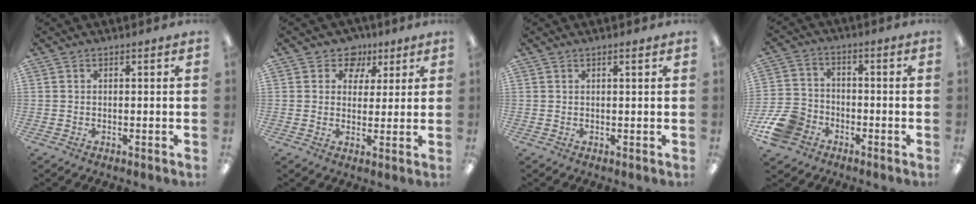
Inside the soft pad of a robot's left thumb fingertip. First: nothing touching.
{"total": 6.7, "force": [3.9, 5.2, 1.8], "torque": [-0.026, -0.016, 0.069]}
{"total": 1.1, "force": [0.6, 0.1, 0.9], "torque": [-0.018, 0.001, 0.010]}
{"total": 10.0, "force": [-5.3, 7.3, 4.4], "torque": [-0.095, 0.040, -0.095]}